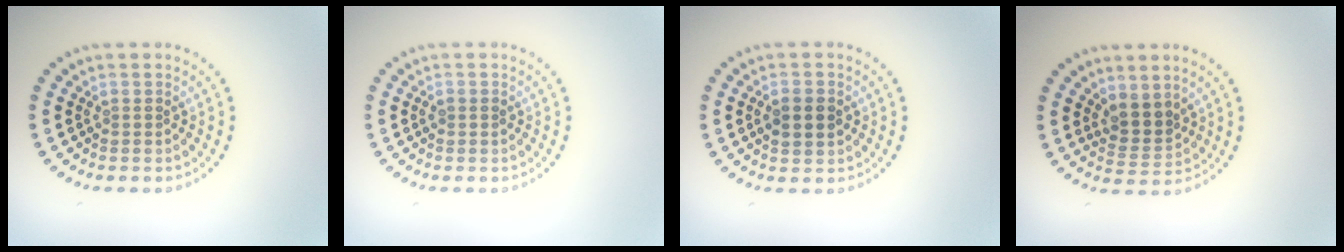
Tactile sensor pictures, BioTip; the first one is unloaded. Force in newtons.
{"total": 0.9, "press": 0.9, "slide": 0.1}
{"total": 2.5, "press": 2.5, "slide": 0.1}
{"total": 2.6, "press": 2.1, "slide": 1.5}